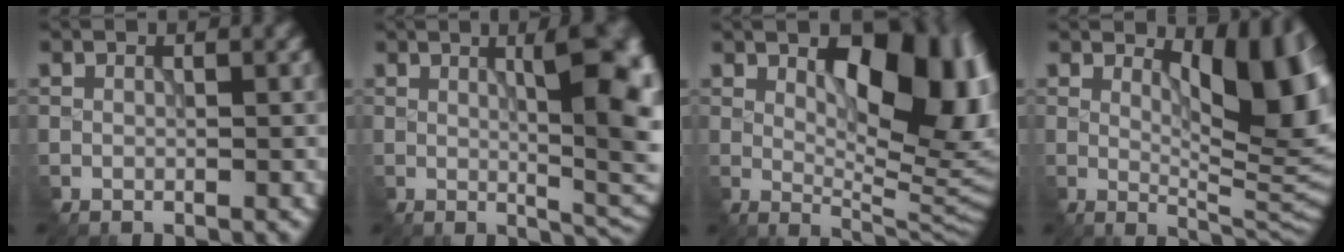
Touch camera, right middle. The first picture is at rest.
{"total": 10.2, "force": [1.4, 3.2, 9.6], "torque": [-0.095, 0.011, 0.022]}
{"total": 12.4, "force": [2.9, 5.9, 10.5], "torque": [-0.127, -0.006, 0.049]}
{"total": 9.2, "force": [3.1, 3.7, 7.8], "torque": [-0.103, -0.012, 0.053]}